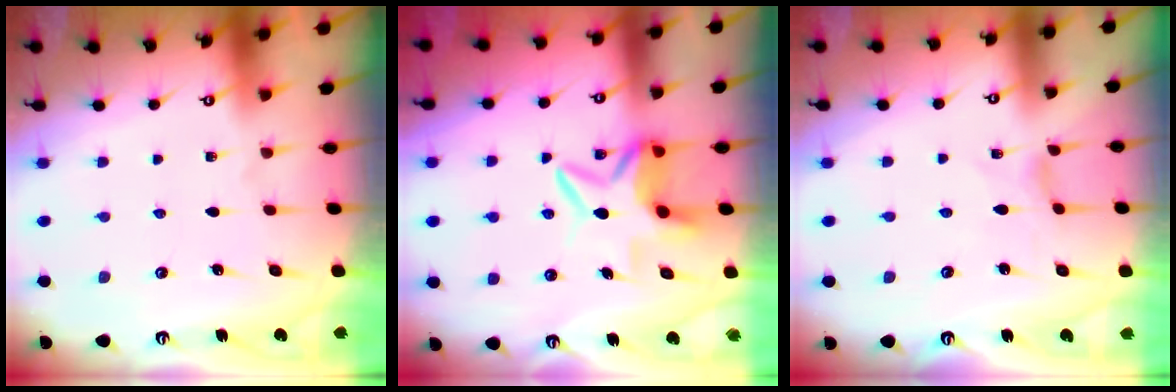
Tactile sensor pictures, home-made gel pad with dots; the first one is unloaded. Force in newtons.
{"total": 8.3, "press": 8.1, "slide": 1.4}
{"total": 0.0}